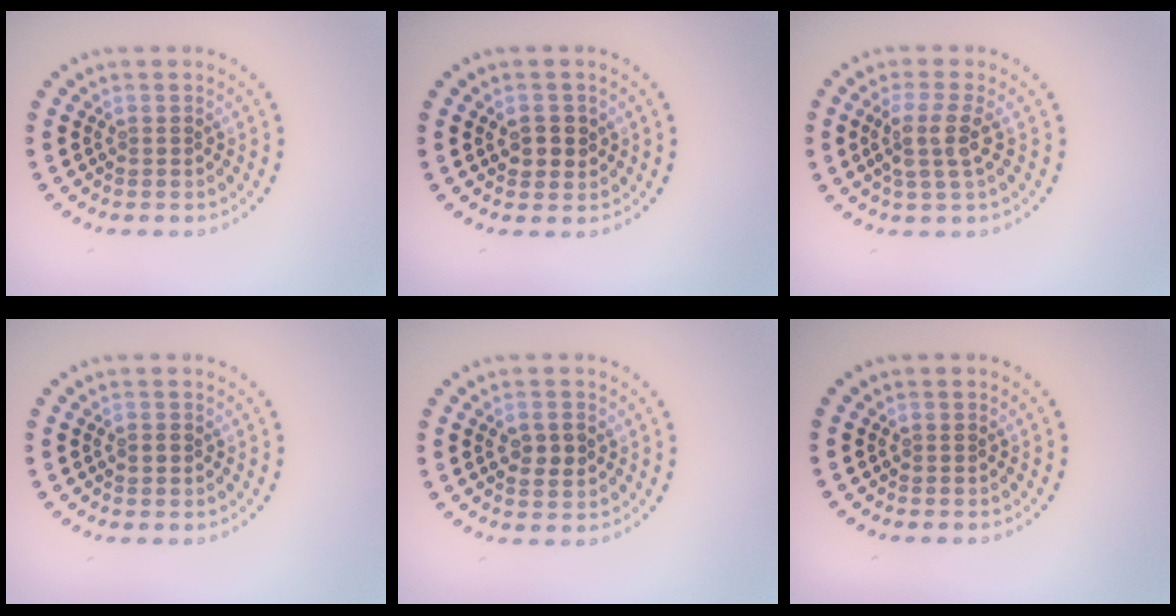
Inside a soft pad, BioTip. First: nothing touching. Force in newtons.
{"total": 2.0, "press": 2.0, "slide": 0.4}
{"total": 3.0, "press": 2.4, "slide": 1.7}
{"total": 1.0, "press": 1.0, "slide": 0.2}
{"total": 2.3, "press": 2.3, "slide": 0.2}
{"total": 0.0}